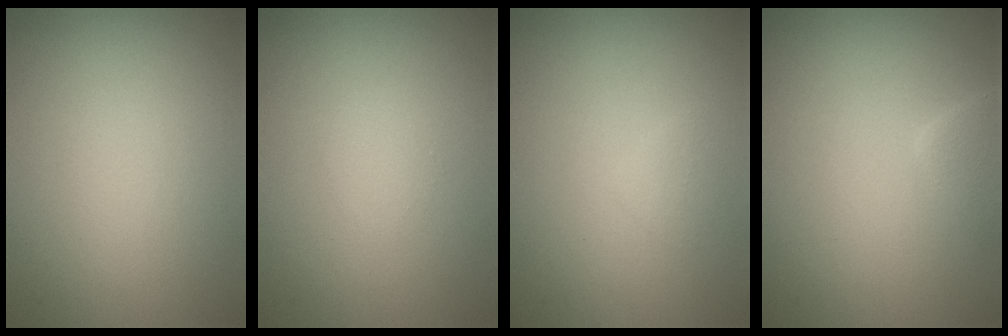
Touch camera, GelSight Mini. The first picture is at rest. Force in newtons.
{"total": 0.7, "press": 0.7, "slide": 0.1}
{"total": 0.8, "press": 0.8, "slide": 0.1}
{"total": 2.1, "press": 2.1, "slide": 0.2}